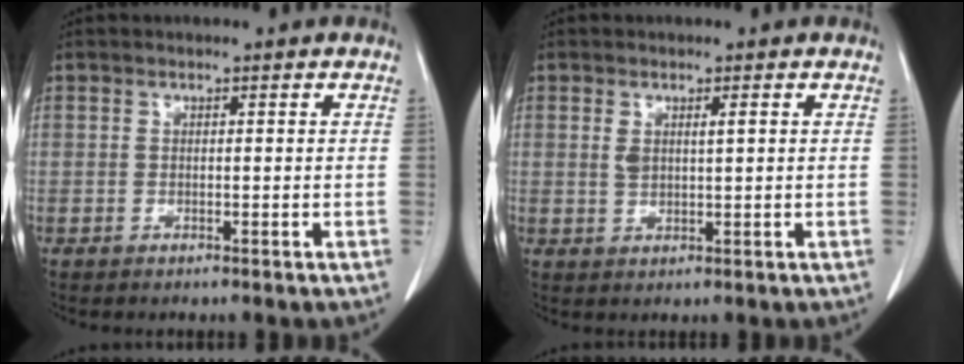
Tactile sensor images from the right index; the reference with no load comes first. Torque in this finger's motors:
{"motor_torque": [0.05, 0.09, 0.09, 0.02]}